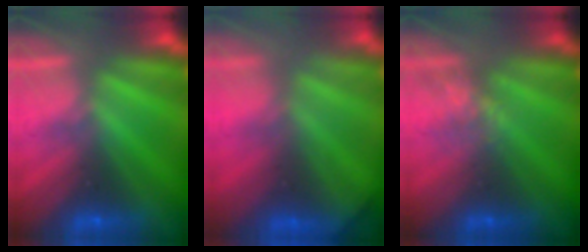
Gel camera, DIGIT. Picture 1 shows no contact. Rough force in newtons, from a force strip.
{"total": 6.8}
{"total": 2.2}